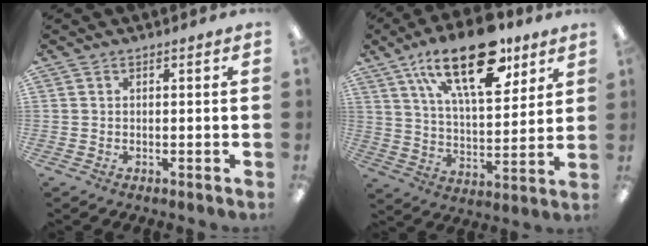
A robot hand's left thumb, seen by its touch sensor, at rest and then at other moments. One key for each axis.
{"total": 22.3, "fx": 13.1, "fy": 9.9, "fz": 15.1, "tx": -0.236, "ty": -0.054, "tz": 0.219}